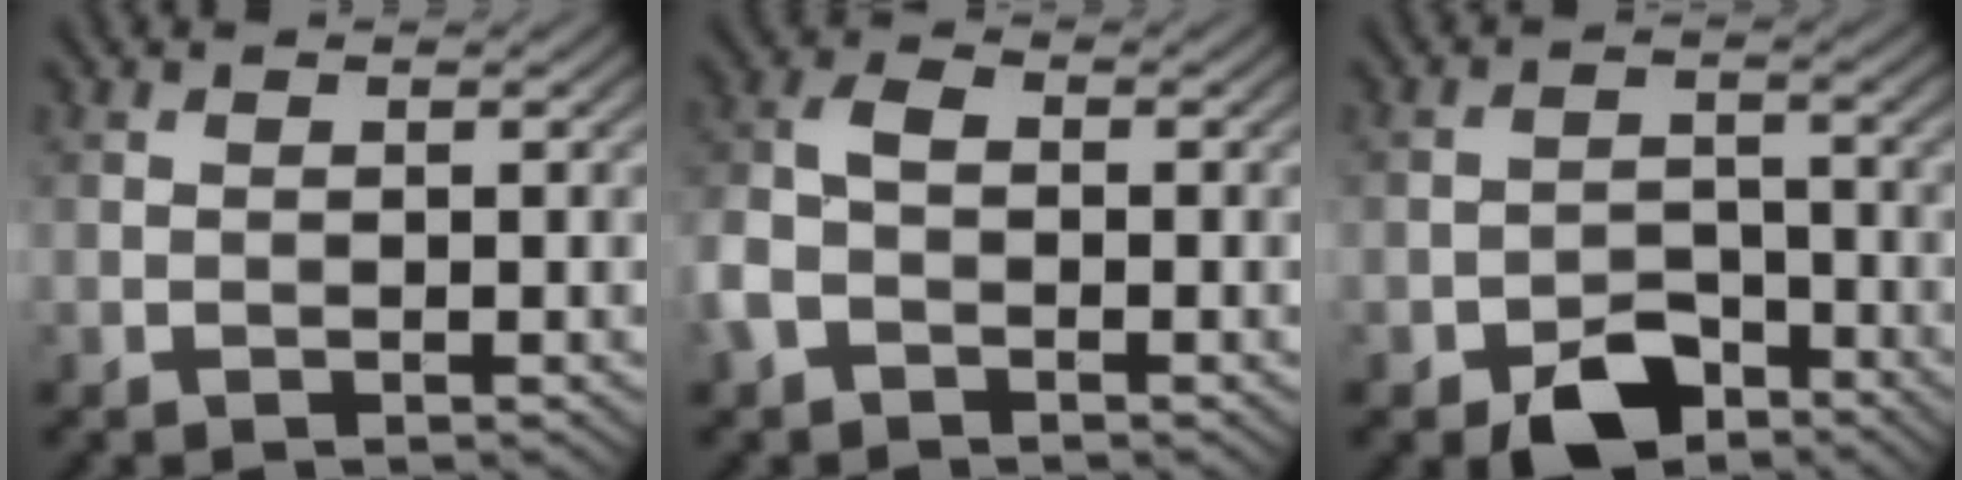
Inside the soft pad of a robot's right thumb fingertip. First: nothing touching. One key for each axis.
{"total": 4.9, "fx": -1.9, "fy": 3.2, "fz": 3.2, "tx": -0.084, "ty": 0.005, "tz": -0.052}
{"total": 5.9, "fx": -4.1, "fy": 3.2, "fz": 2.8, "tx": -0.046, "ty": -0.001, "tz": -0.078}